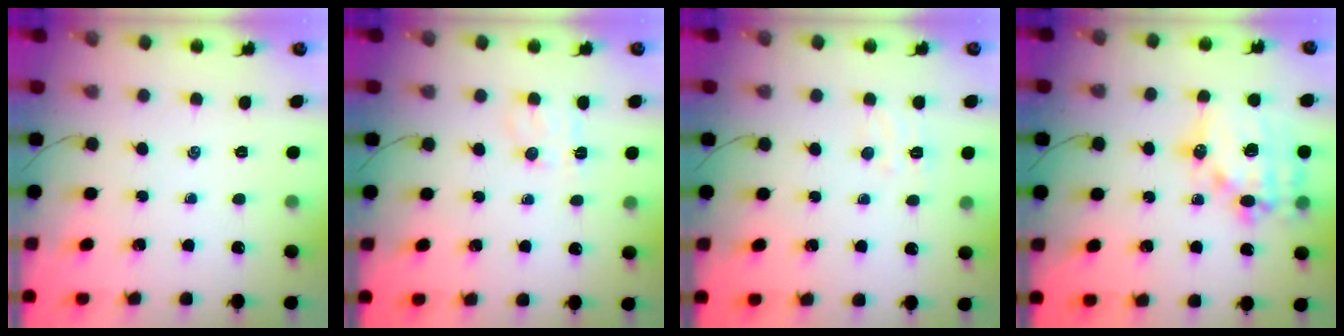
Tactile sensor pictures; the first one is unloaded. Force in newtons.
{"total": 6.7, "press": 6.6, "slide": 1.5}
{"total": 5.1, "press": 4.9, "slide": 1.2}
{"total": 15.4, "press": 15.1, "slide": 3.2}